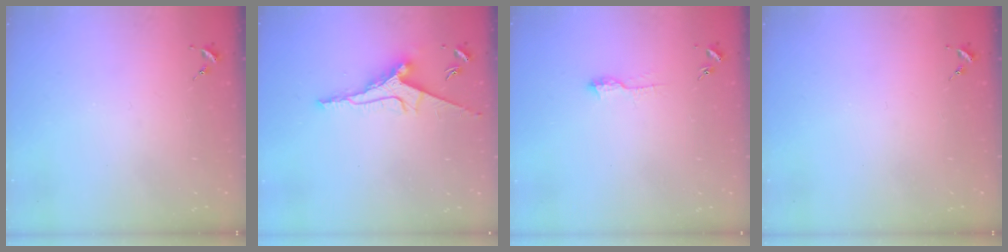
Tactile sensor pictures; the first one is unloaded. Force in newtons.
{"total": 9.9, "press": 9.9, "slide": 0.4}
{"total": 6.7, "press": 6.6, "slide": 0.8}
{"total": 0.0}